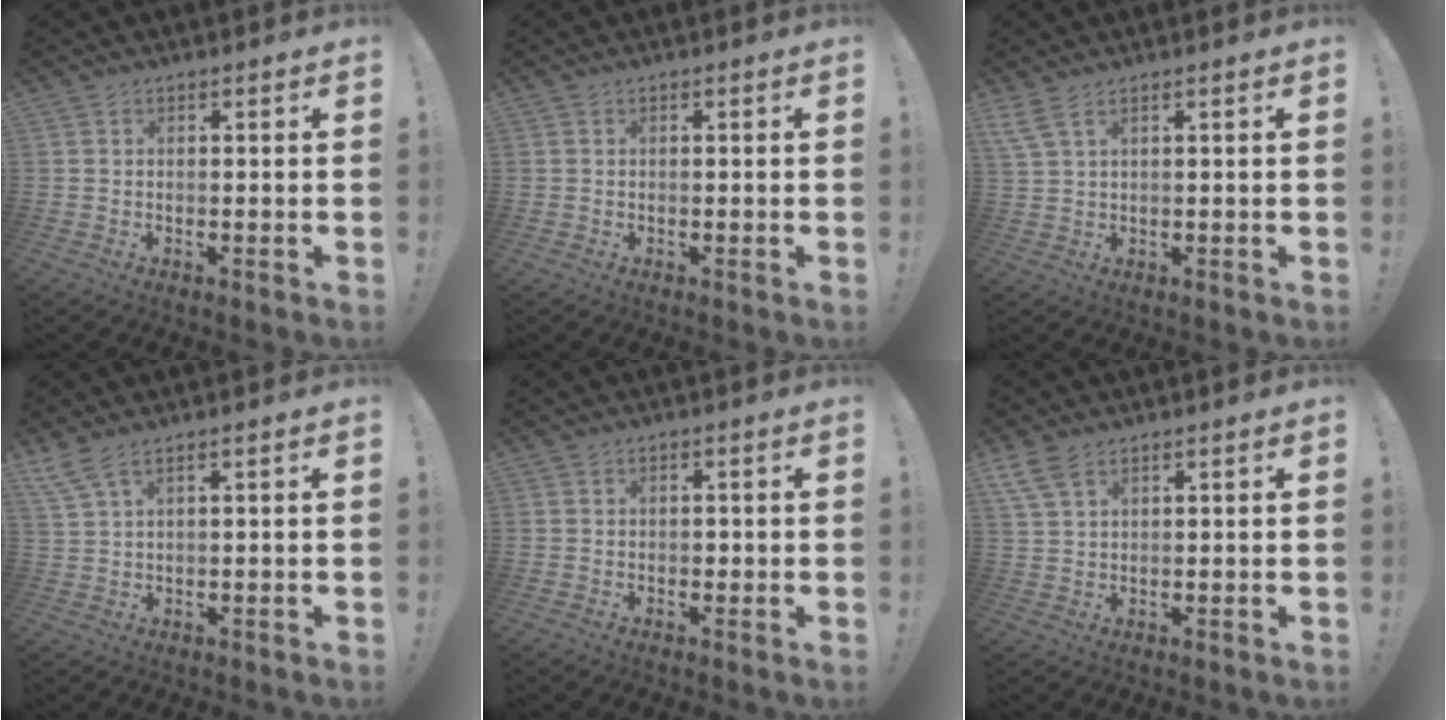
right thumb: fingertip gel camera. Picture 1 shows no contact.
{"total": 0.0}
{"total": 4.1, "force": [2.6, 1.1, 3.0], "torque": [-0.065, -0.005, 0.050]}
{"total": 4.1, "force": [2.7, 0.6, 3.0], "torque": [-0.067, -0.006, 0.052]}
{"total": 0.8, "force": [-0.3, 0.6, 0.4], "torque": [-0.008, 0.002, -0.005]}
{"total": 5.9, "force": [3.7, 2.8, 3.6], "torque": [-0.071, -0.007, 0.074]}